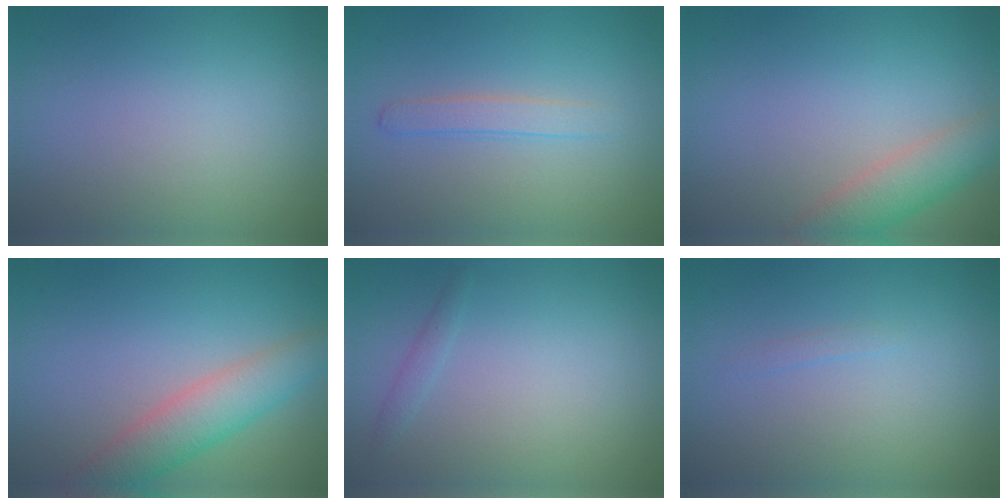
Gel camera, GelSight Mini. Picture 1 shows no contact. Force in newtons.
{"total": 1.6, "press": 1.6, "slide": 0.0}
{"total": 3.8, "press": 3.8, "slide": 0.3}
{"total": 4.5, "press": 4.4, "slide": 0.4}
{"total": 0.8, "press": 0.8, "slide": 0.1}
{"total": 0.5, "press": 0.5, "slide": 0.1}